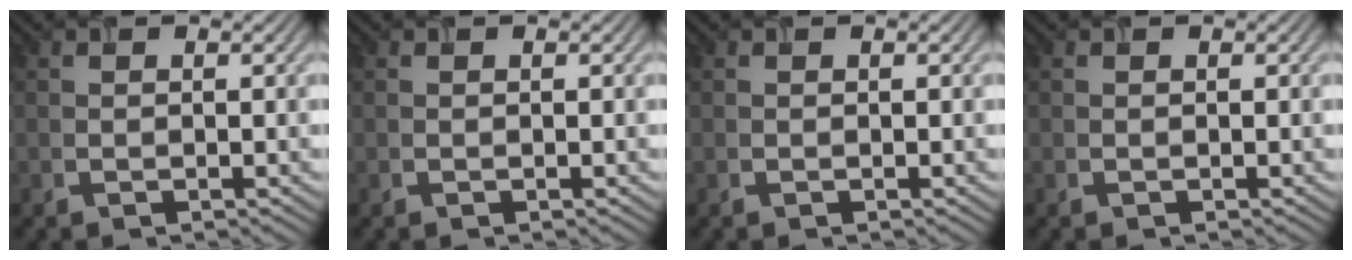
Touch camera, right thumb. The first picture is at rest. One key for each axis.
{"total": 0.0}
{"total": 0.0}
{"total": 0.0}